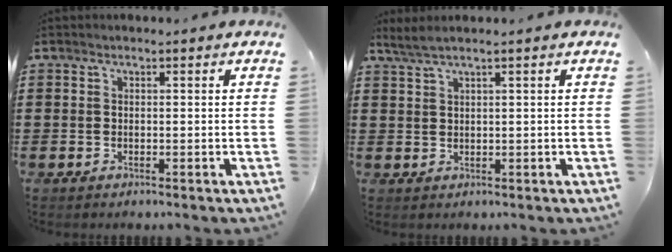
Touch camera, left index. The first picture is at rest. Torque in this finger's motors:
{"motor_torque": [0.80, -0.67, 0.06, 0.06]}